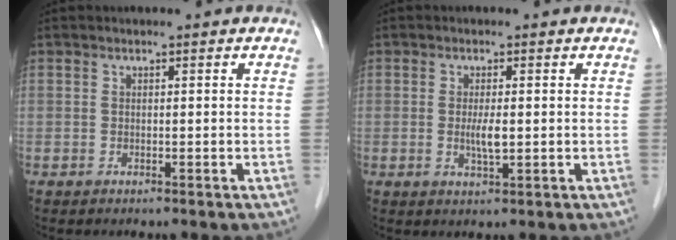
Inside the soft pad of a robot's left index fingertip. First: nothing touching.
{"total": 2.6, "force": [0.0, 0.5, 2.6], "torque": [-0.053, -0.004, 0.001]}